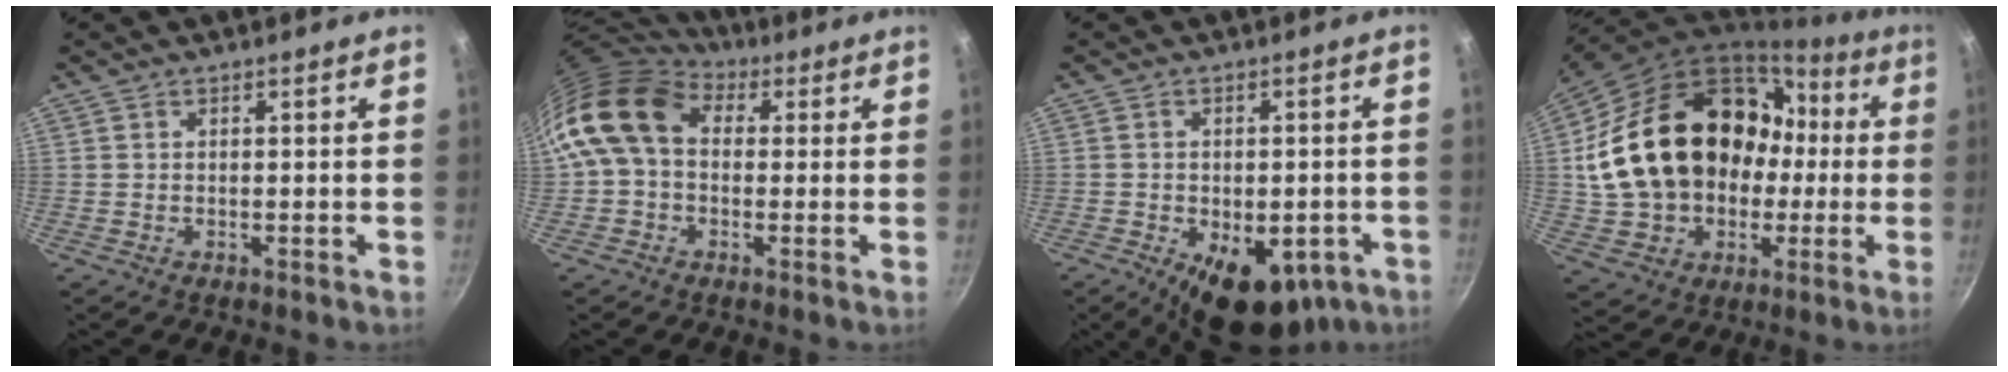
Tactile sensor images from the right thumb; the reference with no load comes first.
{"total": 13.3, "force": [2.1, 9.9, 8.7], "torque": [-0.143, 0.020, 0.017]}
{"total": 13.7, "force": [-5.9, 7.6, 9.7], "torque": [-0.096, 0.004, -0.066]}
{"total": 26.7, "force": [1.4, 20.1, 17.6], "torque": [-0.288, 0.059, 0.051]}